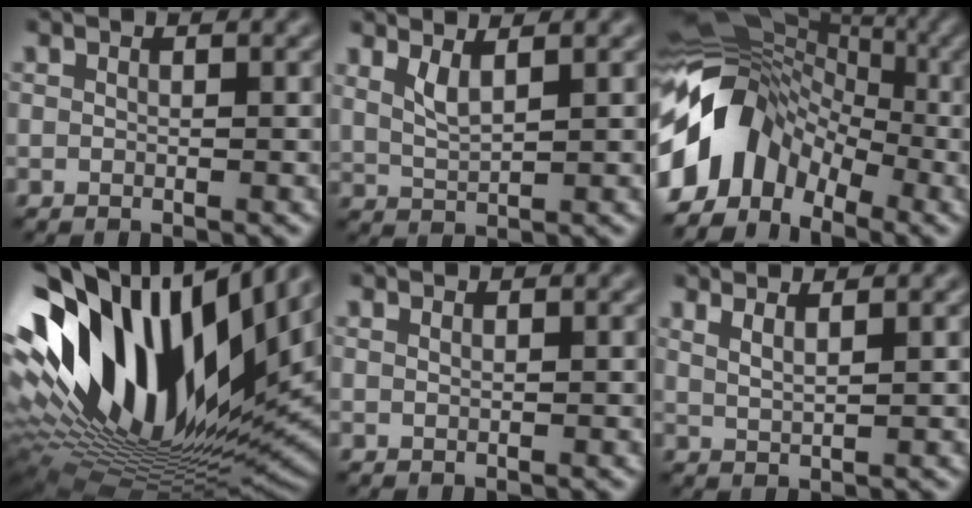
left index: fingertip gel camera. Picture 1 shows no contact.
{"total": 2.0, "force": [1.2, 0.5, 1.5], "torque": [-0.033, -0.009, 0.026]}
{"total": 10.2, "force": [-3.7, 7.2, 6.3], "torque": [-0.103, 0.006, -0.086]}
{"total": 18.1, "force": [5.4, 9.3, 14.5], "torque": [-0.266, 0.013, 0.077]}
{"total": 0.0}
{"total": 2.3, "force": [1.7, 0.6, 1.4], "torque": [-0.009, 0.005, 0.013]}